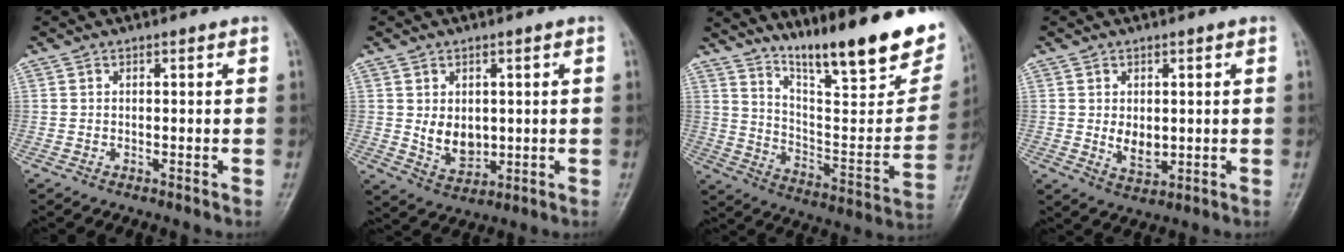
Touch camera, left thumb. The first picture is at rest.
{"total": 6.0, "force": [0.6, 4.4, 4.0], "torque": [-0.045, -0.015, 0.026]}
{"total": 25.5, "force": [17.8, 5.1, 17.5], "torque": [-0.233, -0.093, 0.277]}
{"total": 4.5, "force": [0.3, 3.0, 3.3], "torque": [-0.039, -0.011, 0.013]}